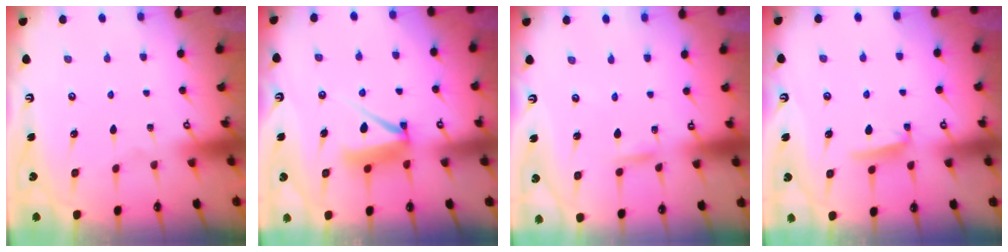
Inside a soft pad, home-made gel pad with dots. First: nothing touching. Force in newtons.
{"total": 7.4, "press": 7.4, "slide": 0.6}
{"total": 2.8, "press": 2.8, "slide": 0.3}
{"total": 5.4, "press": 5.3, "slide": 0.9}